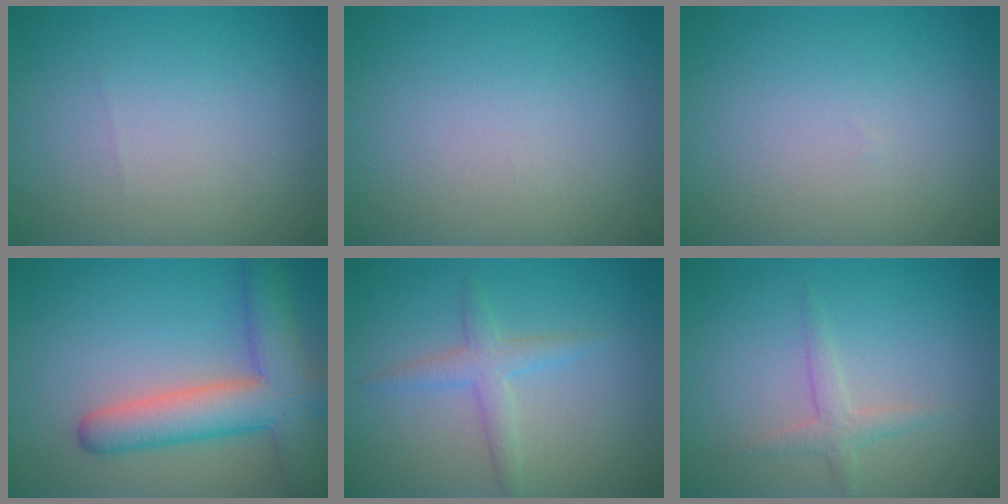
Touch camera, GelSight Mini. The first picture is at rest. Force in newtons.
{"total": 0.0}
{"total": 0.0}
{"total": 7.6, "press": 7.5, "slide": 0.4}
{"total": 2.3, "press": 2.3, "slide": 0.0}
{"total": 1.7, "press": 1.7, "slide": 0.1}